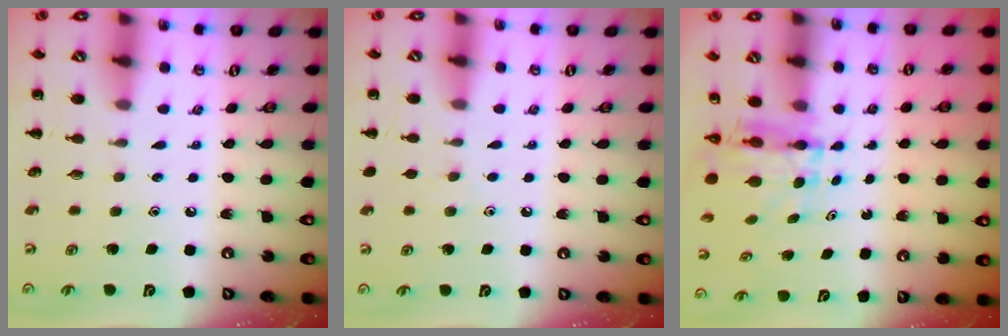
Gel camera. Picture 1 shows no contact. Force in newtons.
{"total": 3.4, "press": 3.1, "slide": 1.3}
{"total": 5.2, "press": 5.1, "slide": 0.8}